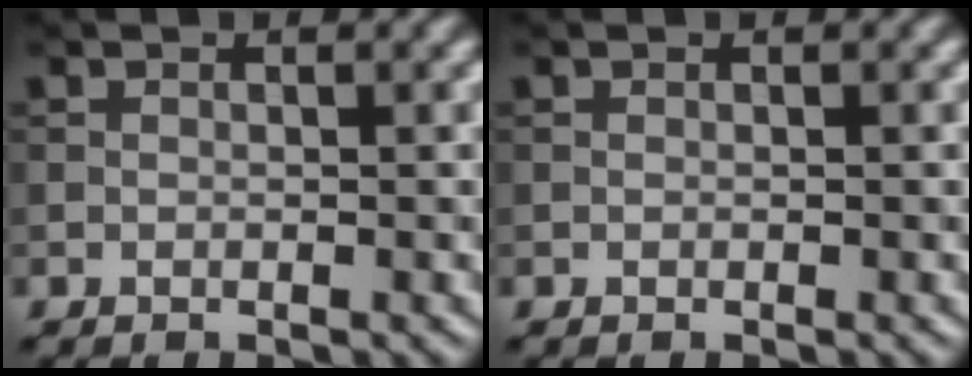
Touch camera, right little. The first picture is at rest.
{"total": 0.0}